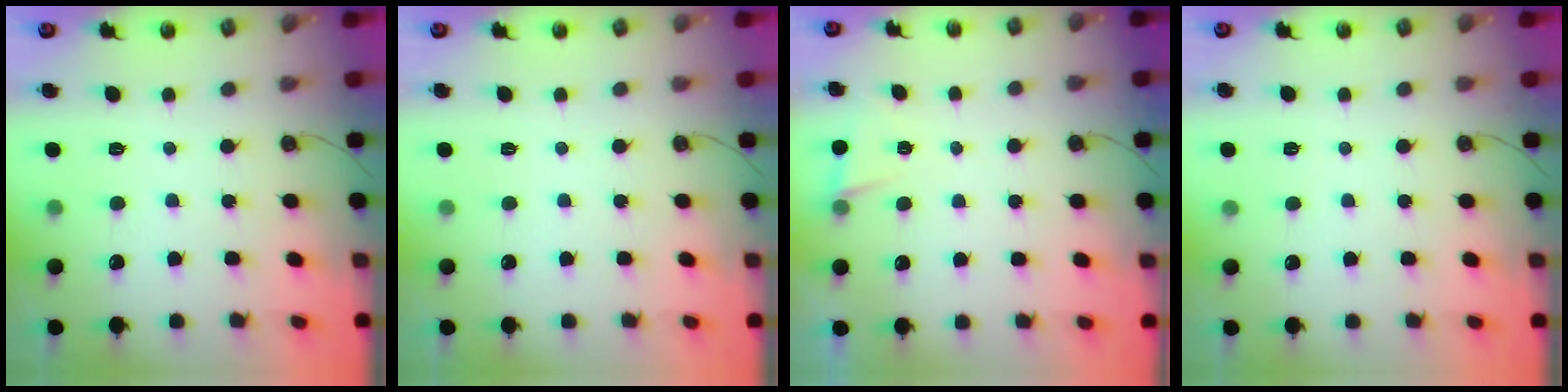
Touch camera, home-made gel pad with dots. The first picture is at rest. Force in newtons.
{"total": 0.0}
{"total": 3.2, "press": 2.8, "slide": 1.5}
{"total": 4.4, "press": 1.0, "slide": 4.2}